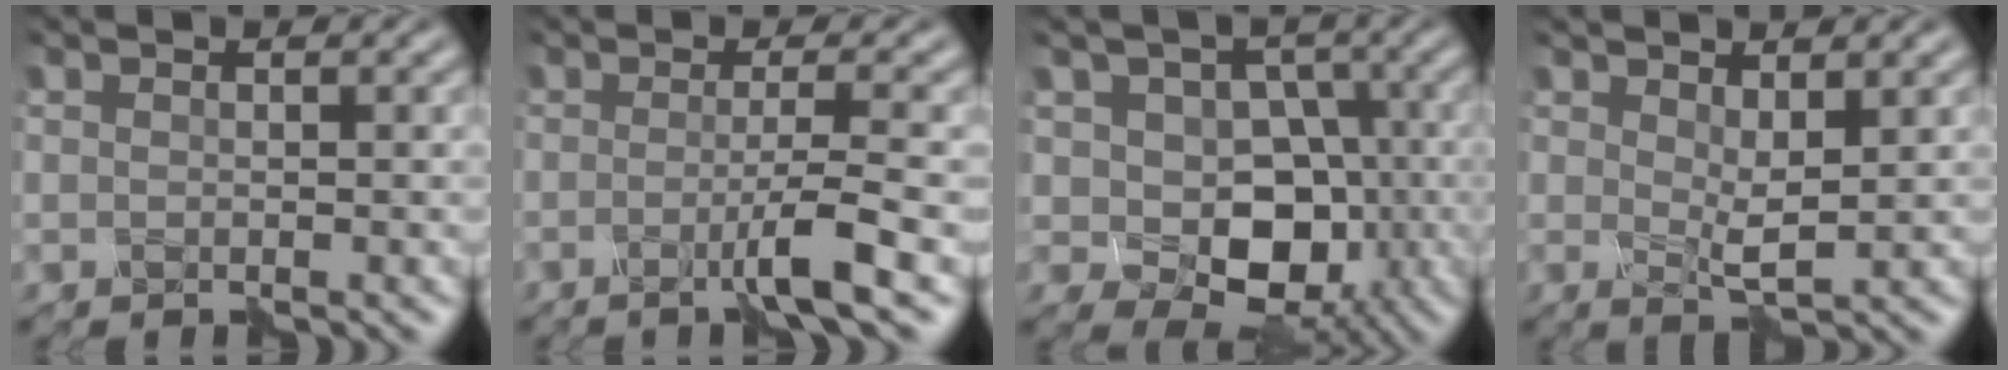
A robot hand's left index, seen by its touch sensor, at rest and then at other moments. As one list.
[{"total": 3.2, "force": [-1.2, 0.3, 3.0], "torque": [-0.040, -0.004, -0.033]}, {"total": 6.0, "force": [-1.8, 4.8, 3.1], "torque": [-0.037, -0.001, -0.042]}, {"total": 1.8, "force": [0.8, 0.4, 1.6], "torque": [-0.029, -0.009, 0.014]}]